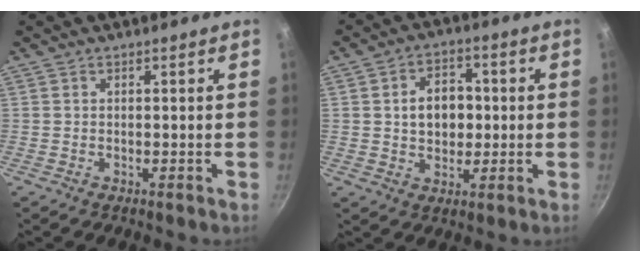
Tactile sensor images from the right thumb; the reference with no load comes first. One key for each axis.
{"total": 8.8, "fx": 0.6, "fy": 6.5, "fz": 5.9, "tx": -0.061, "ty": 0.010, "tz": 0.009}